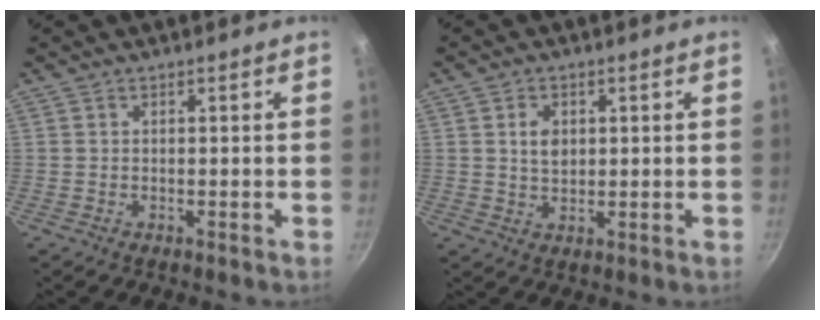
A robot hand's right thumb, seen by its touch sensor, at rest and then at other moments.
{"total": 4.0, "force": [1.0, 2.9, 2.7], "torque": [-0.037, -0.002, 0.018]}